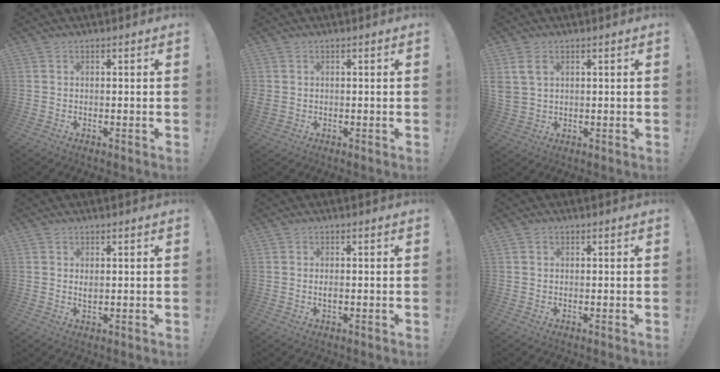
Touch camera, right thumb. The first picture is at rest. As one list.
[{"total": 1.7, "force": [0.4, 1.5, 0.6], "torque": [-0.003, -0.002, 0.007]}, {"total": 6.1, "force": [2.6, 4.1, 3.7], "torque": [-0.065, -0.005, 0.053]}, {"total": 1.5, "force": [0.9, 0.7, 1.1], "torque": [-0.007, -0.006, 0.012]}, {"total": 1.1, "force": [-0.3, 0.4, 1.0], "torque": [-0.012, -0.002, -0.007]}, {"total": 0.7, "force": [0.4, 0.6, 0.0], "torque": [0.006, 0.000, 0.006]}]